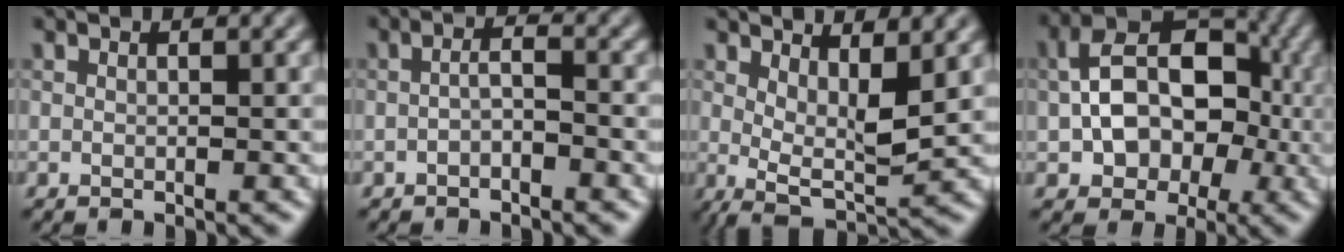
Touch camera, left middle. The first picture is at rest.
{"total": 1.5, "force": [-0.9, 0.5, 1.2], "torque": [-0.026, 0.008, -0.022]}
{"total": 4.1, "force": [1.6, 1.2, 3.6], "torque": [-0.063, -0.011, 0.031]}
{"total": 9.7, "force": [-0.7, 7.0, 6.7], "torque": [-0.089, 0.011, -0.019]}